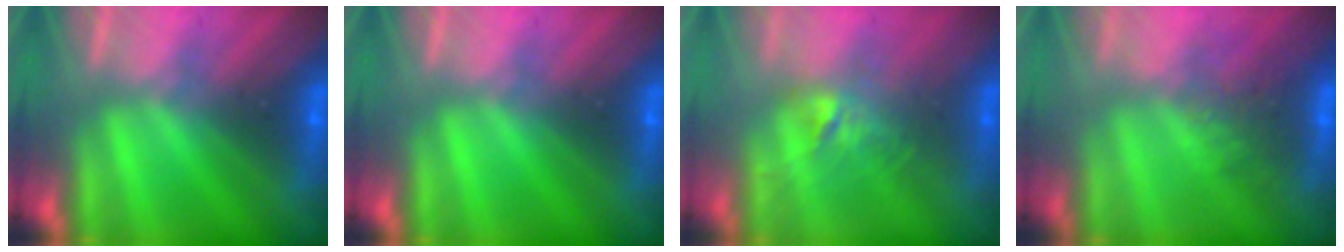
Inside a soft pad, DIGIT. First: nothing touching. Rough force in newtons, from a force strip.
{"total": 0.0}
{"total": 2.9}
{"total": 2.7}